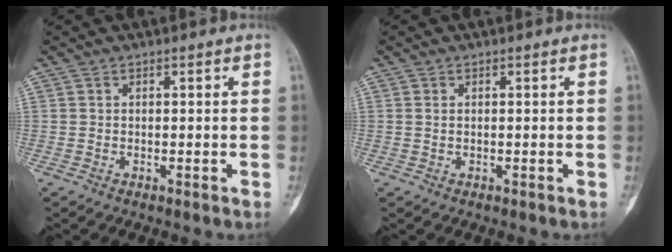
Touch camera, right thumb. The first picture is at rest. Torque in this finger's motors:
{"motor_torque": [-0.61, -0.38, 0.31, 0.04, -0.03]}